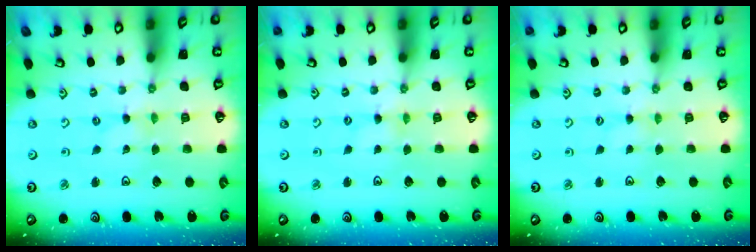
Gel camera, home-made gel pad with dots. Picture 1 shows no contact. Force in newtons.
{"total": 1.1, "press": 1.1, "slide": 0.2}
{"total": 0.0}